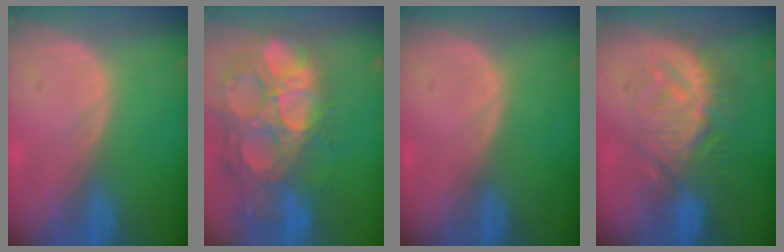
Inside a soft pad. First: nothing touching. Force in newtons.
{"total": 15.2, "press": 12.6, "slide": 8.5}
{"total": 0.0}
{"total": 9.2, "press": 8.6, "slide": 3.2}